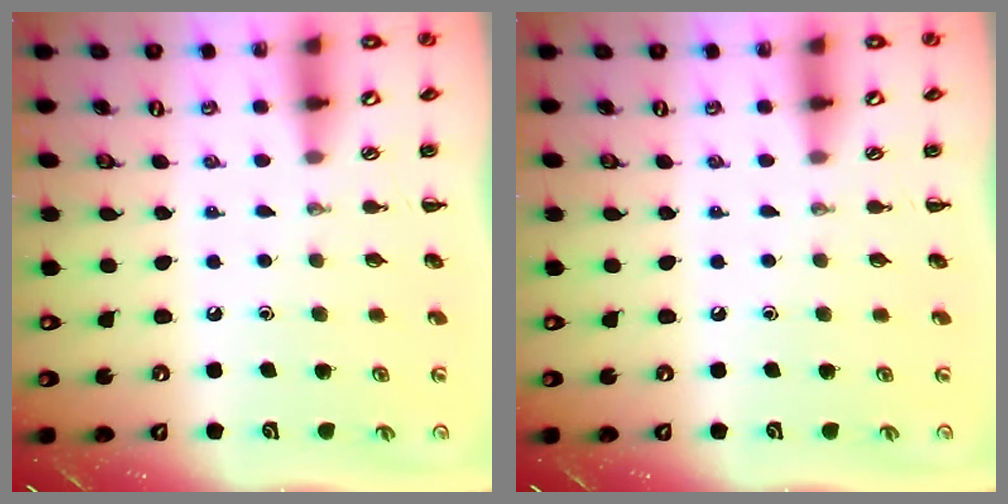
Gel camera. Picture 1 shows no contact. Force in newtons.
{"total": 0.0}